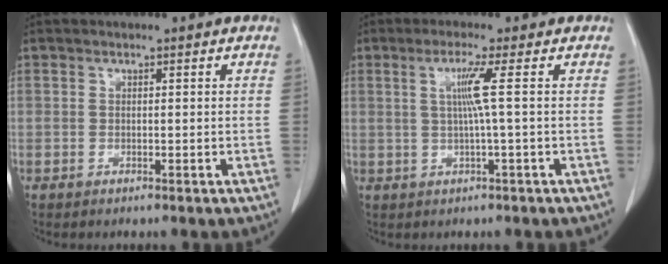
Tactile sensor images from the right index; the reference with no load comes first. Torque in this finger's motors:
{"motor_torque": [0.51, -0.12, 0.27, 0.10]}